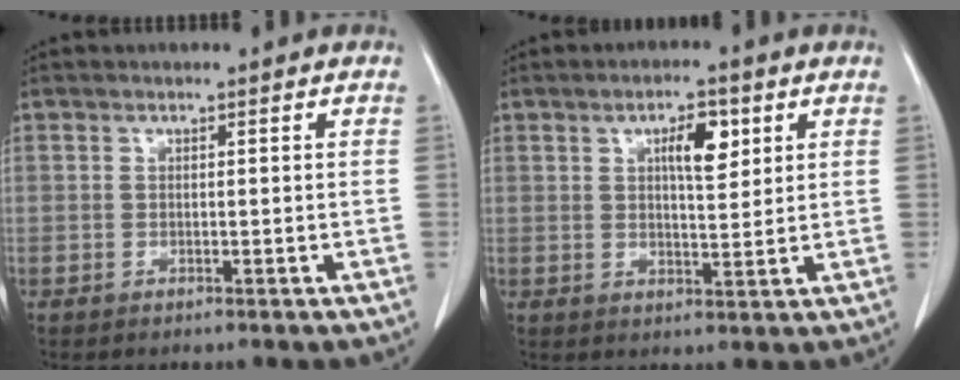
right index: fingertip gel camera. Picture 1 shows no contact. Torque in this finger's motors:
{"motor_torque": [0.28, 0.26, 0.18, 0.06]}